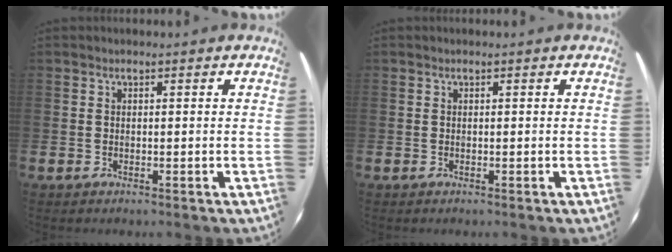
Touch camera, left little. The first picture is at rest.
{"total": 0.0}